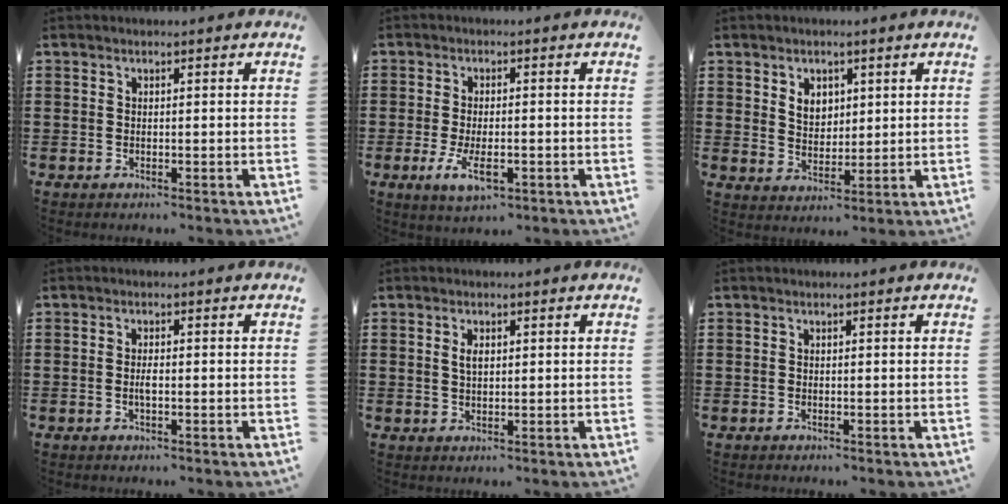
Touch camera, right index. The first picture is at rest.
{"total": 4.7, "force": [-1.6, 2.0, 3.9], "torque": [-0.087, -0.006, -0.032]}
{"total": 3.8, "force": [1.8, 3.0, 1.6], "torque": [-0.043, 0.011, 0.031]}
{"total": 1.6, "force": [-0.3, 0.4, 1.5], "torque": [-0.030, -0.001, -0.004]}
{"total": 1.9, "force": [0.5, 0.9, 1.6], "torque": [-0.033, 0.006, 0.007]}
{"total": 0.0}